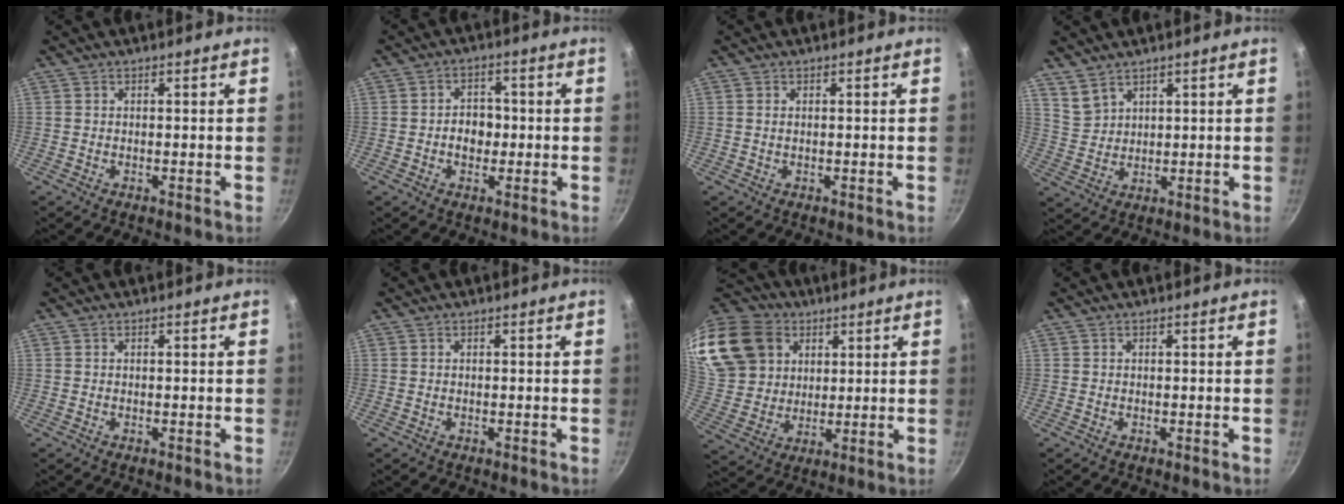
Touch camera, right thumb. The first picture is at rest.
{"total": 4.8, "force": [-0.5, 3.7, 3.0], "torque": [-0.019, 0.006, -0.009]}
{"total": 0.7, "force": [0.2, 0.2, 0.6], "torque": [-0.013, -0.003, 0.005]}
{"total": 4.4, "force": [3.6, 2.3, 1.2], "torque": [-0.014, -0.009, 0.083]}
{"total": 0.0}
{"total": 0.0}
{"total": 22.4, "force": [10.3, 17.2, 9.9], "torque": [-0.218, 0.003, 0.208]}
{"total": 0.0}